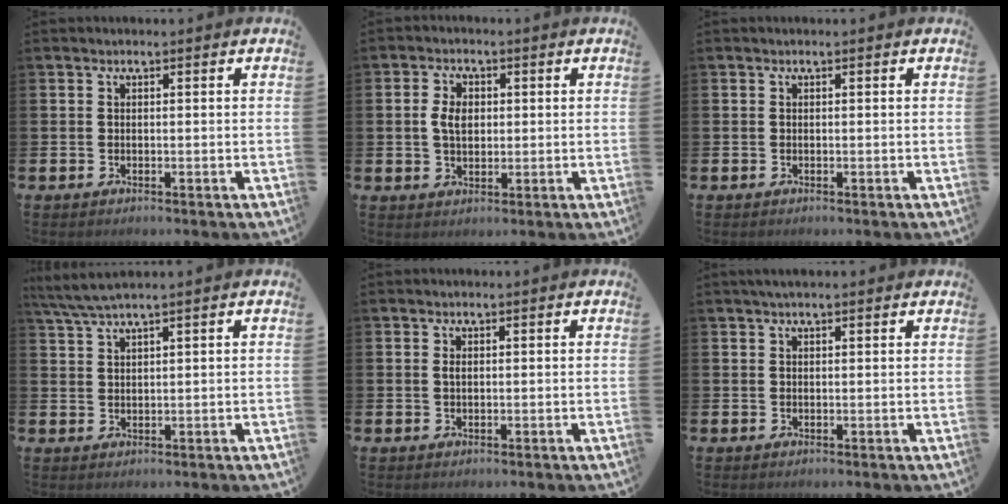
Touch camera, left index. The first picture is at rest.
{"total": 3.7, "force": [0.7, 2.5, 2.6], "torque": [-0.044, 0.007, 0.008]}
{"total": 0.0}
{"total": 3.4, "force": [2.9, -0.2, 1.8], "torque": [-0.044, -0.003, 0.054]}
{"total": 0.8, "force": [0.3, 0.3, 0.6], "torque": [-0.001, -0.002, 0.001]}
{"total": 1.6, "force": [1.3, 0.3, 0.9], "torque": [-0.008, 0.001, 0.021]}